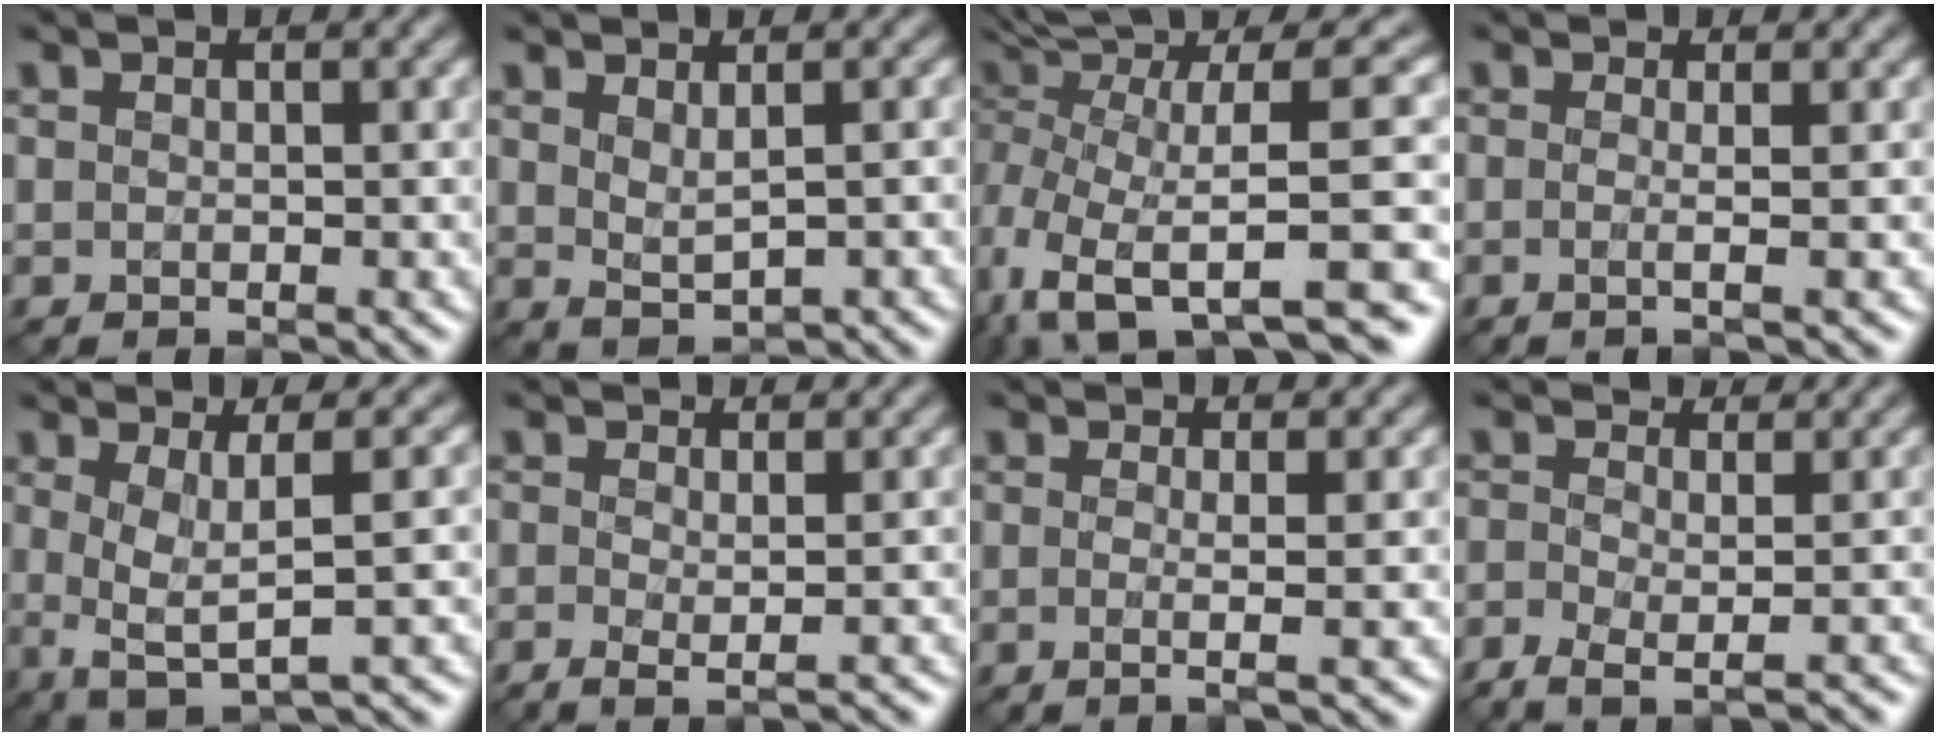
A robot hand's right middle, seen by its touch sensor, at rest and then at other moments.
{"total": 1.7, "force": [0.8, 0.5, 1.4], "torque": [-0.027, -0.004, 0.021]}
{"total": 12.8, "force": [0.0, 4.9, 11.8], "torque": [-0.235, 0.016, 0.027]}
{"total": 2.2, "force": [0.0, 0.9, 2.0], "torque": [-0.024, -0.001, -0.028]}
{"total": 4.3, "force": [-0.1, 1.0, 4.2], "torque": [-0.069, 0.000, -0.002]}
{"total": 2.6, "force": [-0.6, 1.0, 2.3], "torque": [-0.032, -0.007, -0.011]}
{"total": 2.7, "force": [0.0, 0.9, 2.5], "torque": [-0.033, 0.000, -0.025]}
{"total": 4.0, "force": [-2.3, 1.9, 2.7], "torque": [-0.040, -0.001, -0.030]}